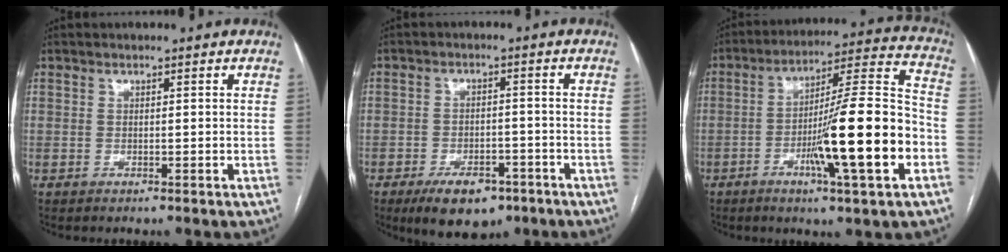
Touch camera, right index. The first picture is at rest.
{"total": 8.6, "force": [-5.6, 4.3, 4.9], "torque": [-0.075, -0.001, -0.085]}
{"total": 18.1, "force": [-5.6, 0.6, 17.2], "torque": [-0.272, -0.001, -0.089]}